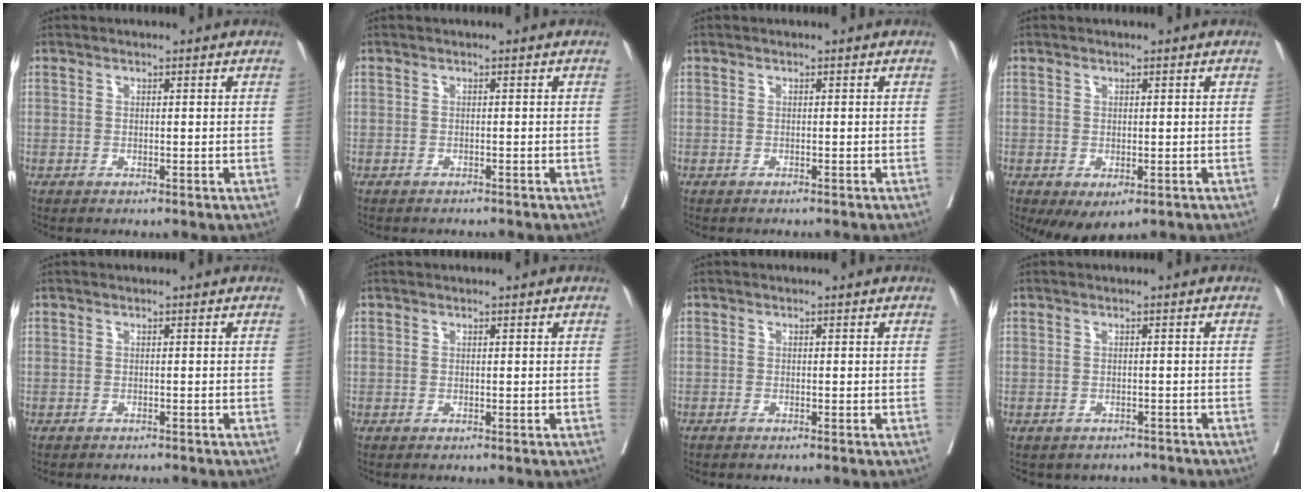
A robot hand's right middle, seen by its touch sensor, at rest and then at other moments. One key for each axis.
{"total": 3.2, "fx": -2.9, "fy": 0.9, "fz": 0.9, "tx": -0.013, "ty": -0.003, "tz": -0.037}
{"total": 2.4, "fx": -2.2, "fy": 0.3, "fz": 0.8, "tx": -0.012, "ty": -0.002, "tz": -0.028}
{"total": 4.7, "fx": -2.4, "fy": 2.3, "fz": 3.3, "tx": -0.038, "ty": -0.012, "tz": -0.028}
{"total": 3.7, "fx": -3.4, "fy": 0.9, "fz": 1.1, "tx": -0.012, "ty": -0.003, "tz": -0.044}
{"total": 0.0}
{"total": 1.2, "fx": -1.1, "fy": 0.0, "fz": 0.6, "tx": -0.011, "ty": -0.003, "tz": -0.015}
{"total": 5.0, "fx": -4.5, "fy": 2.3, "fz": 0.2, "tx": 0.005, "ty": 0.009, "tz": -0.050}